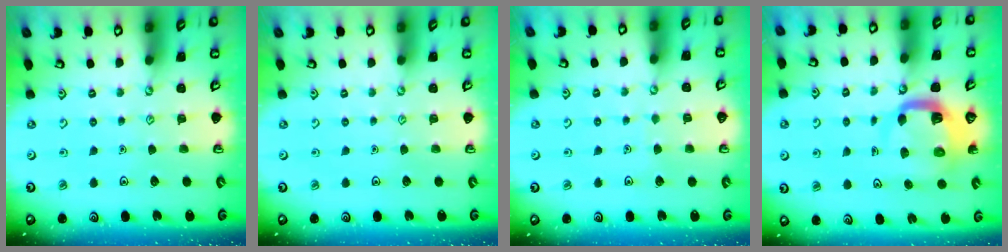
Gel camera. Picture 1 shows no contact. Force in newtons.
{"total": 0.0}
{"total": 1.5, "press": 1.5, "slide": 0.2}
{"total": 6.4, "press": 6.4, "slide": 0.9}